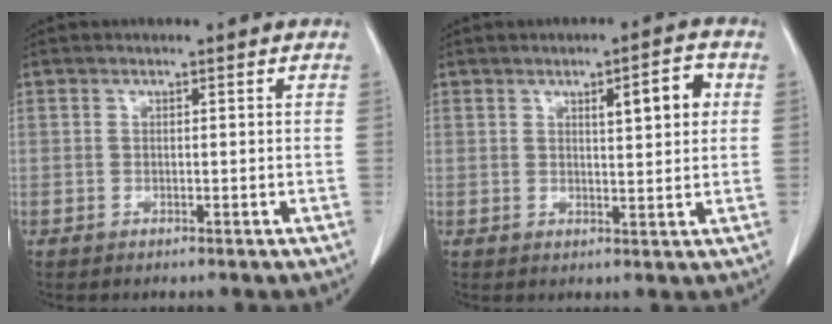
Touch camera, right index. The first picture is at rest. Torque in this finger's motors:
{"motor_torque": [0.44, 0.23, 0.09, 0.02]}